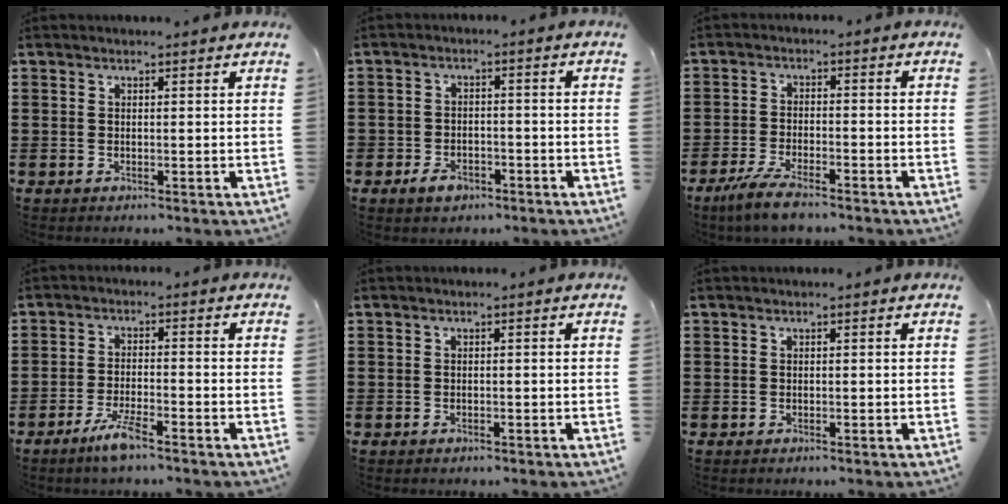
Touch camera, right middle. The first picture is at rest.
{"total": 2.6, "force": [-1.7, 1.7, 1.0], "torque": [-0.021, 0.004, -0.035]}
{"total": 4.6, "force": [-3.8, 0.6, 2.6], "torque": [-0.063, -0.007, -0.077]}
{"total": 4.4, "force": [-2.9, 0.5, 3.2], "torque": [-0.072, -0.005, -0.056]}
{"total": 0.0}
{"total": 0.0}